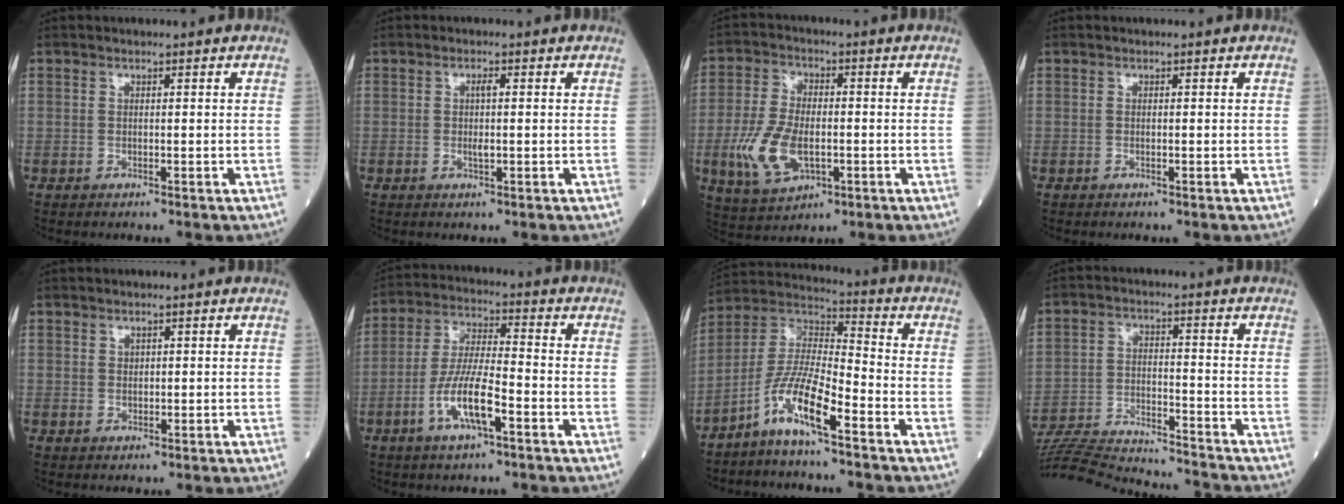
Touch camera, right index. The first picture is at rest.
{"total": 1.7, "force": [0.1, 0.3, 1.7], "torque": [-0.032, 0.000, 0.004]}
{"total": 10.5, "force": [-2.6, 5.3, 8.7], "torque": [-0.196, -0.002, -0.043]}
{"total": 0.0}
{"total": 1.0, "force": [0.5, 0.8, 0.4], "torque": [-0.001, -0.003, 0.008]}
{"total": 9.3, "force": [-3.7, 1.9, 8.3], "torque": [-0.165, -0.002, -0.071]}
{"total": 9.9, "force": [-5.9, 1.1, 7.9], "torque": [-0.167, 0.001, -0.124]}
{"total": 19.4, "force": [-18.5, 1.2, 5.6], "torque": [-0.123, -0.016, -0.287]}